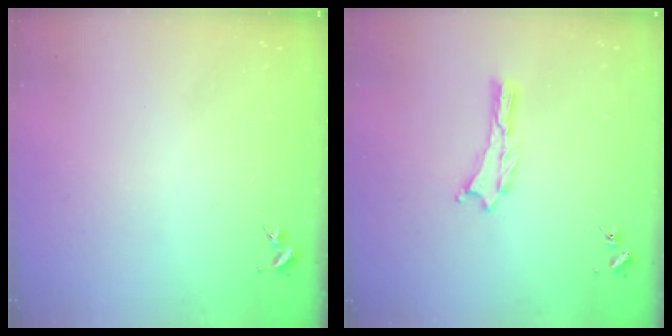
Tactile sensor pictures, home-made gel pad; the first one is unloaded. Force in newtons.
{"total": 0.0}